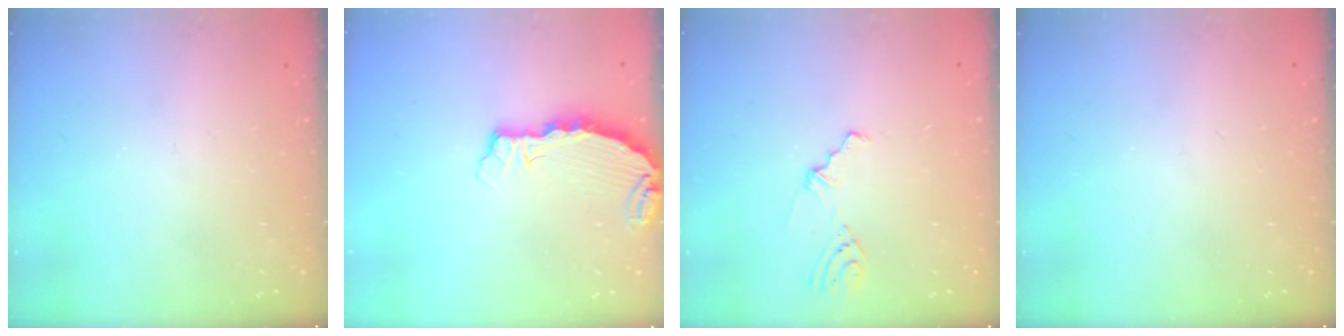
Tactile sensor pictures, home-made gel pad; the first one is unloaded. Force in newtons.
{"total": 6.0, "press": 6.0, "slide": 0.5}
{"total": 2.4, "press": 2.2, "slide": 0.9}
{"total": 0.0}